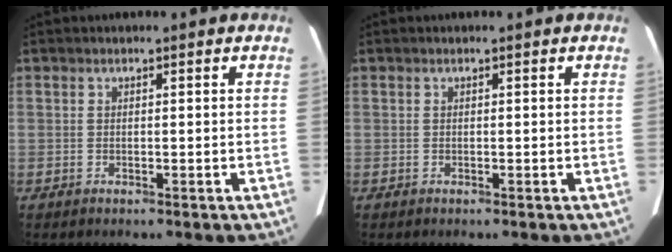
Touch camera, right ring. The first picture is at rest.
{"total": 0.0}